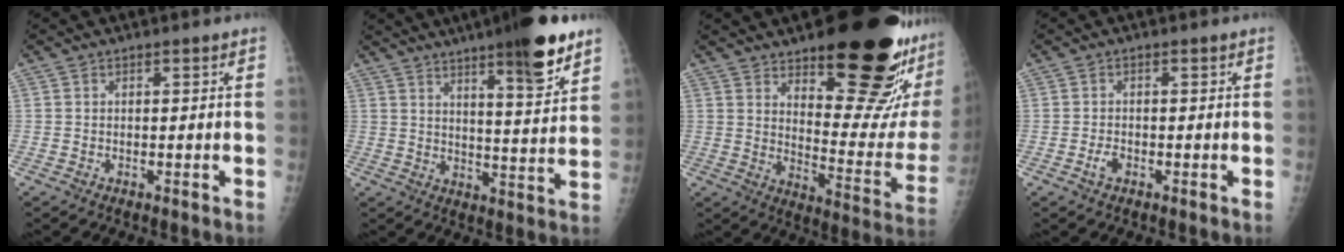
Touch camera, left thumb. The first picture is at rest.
{"total": 15.3, "force": [9.8, 2.5, 11.5], "torque": [-0.147, -0.053, 0.143]}
{"total": 25.7, "force": [15.6, 7.7, 19.0], "torque": [-0.227, -0.101, 0.225]}
{"total": 1.8, "force": [-0.9, 1.1, 1.1], "torque": [-0.022, 0.004, -0.018]}